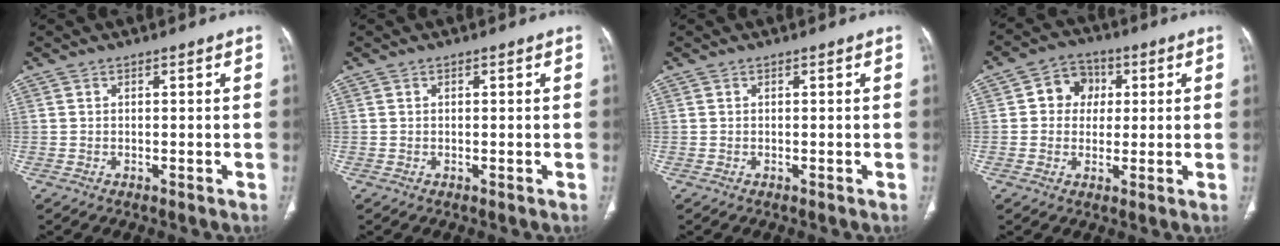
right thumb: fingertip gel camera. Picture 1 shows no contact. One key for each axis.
{"total": 0.0}
{"total": 0.0}
{"total": 7.2, "fx": 1.4, "fy": 6.2, "fz": 3.3, "tx": -0.016, "ty": 0.008, "tz": 0.014}